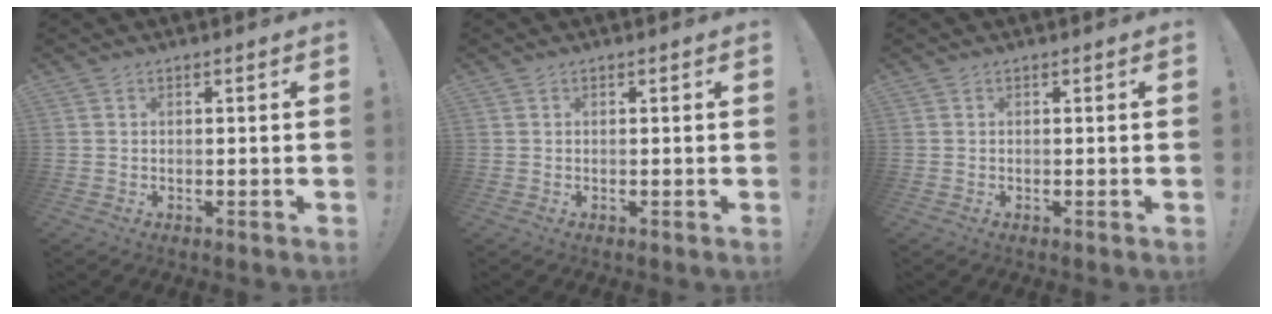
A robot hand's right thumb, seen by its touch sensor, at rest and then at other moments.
{"total": 0.0}
{"total": 0.0}